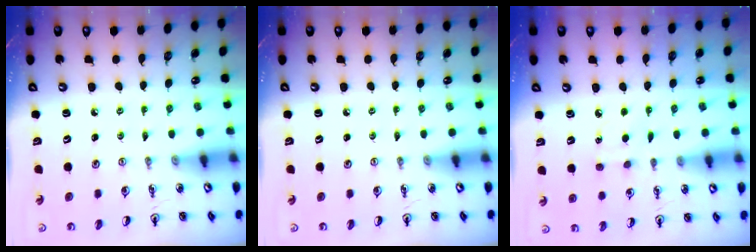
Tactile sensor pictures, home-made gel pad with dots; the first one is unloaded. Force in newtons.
{"total": 0.0}
{"total": 5.1, "press": 5.0, "slide": 0.6}